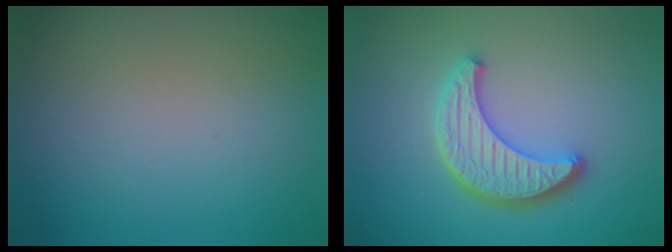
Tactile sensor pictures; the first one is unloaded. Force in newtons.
{"total": 4.5, "press": 3.8, "slide": 2.5}